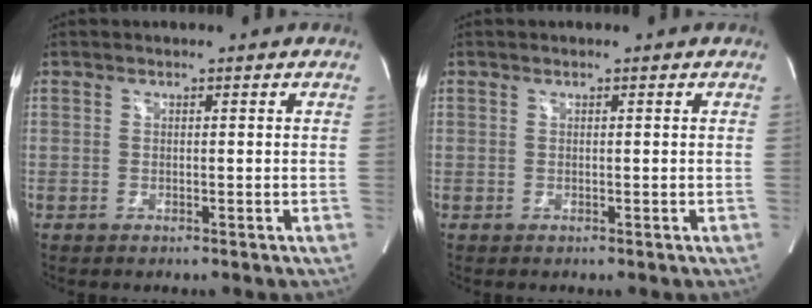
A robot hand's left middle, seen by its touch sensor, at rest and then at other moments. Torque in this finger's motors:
{"motor_torque": [0.15, -0.08, -0.05, -0.01]}